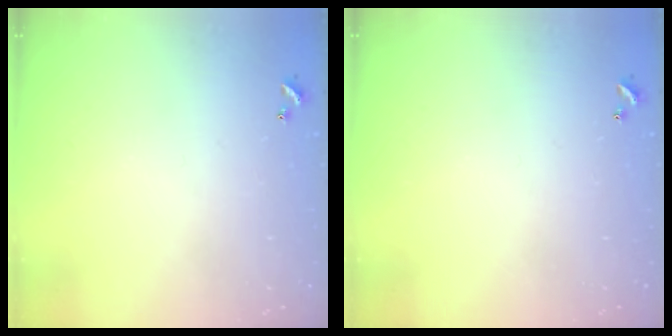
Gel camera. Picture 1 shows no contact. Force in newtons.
{"total": 0.0}